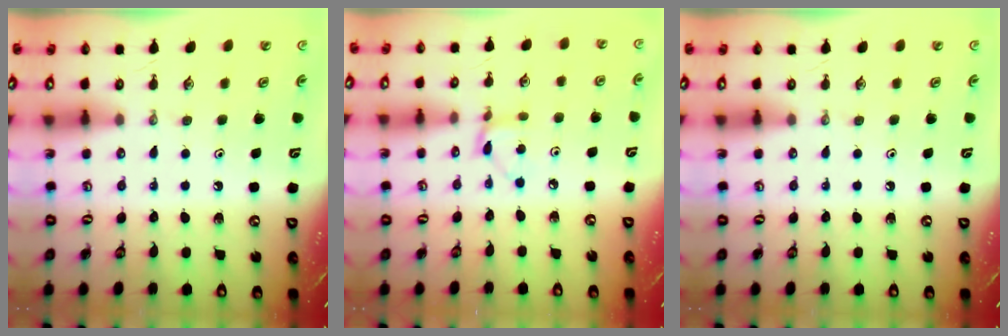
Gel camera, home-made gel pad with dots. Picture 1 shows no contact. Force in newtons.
{"total": 4.6, "press": 4.5, "slide": 0.5}
{"total": 0.0}